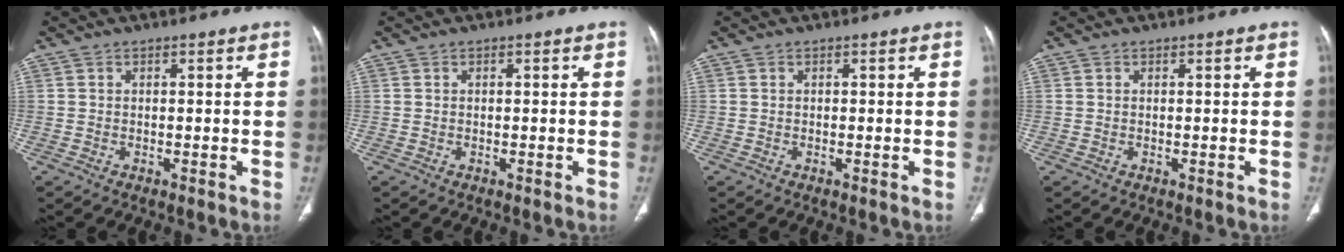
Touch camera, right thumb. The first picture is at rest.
{"total": 0.0}
{"total": 0.0}
{"total": 0.0}